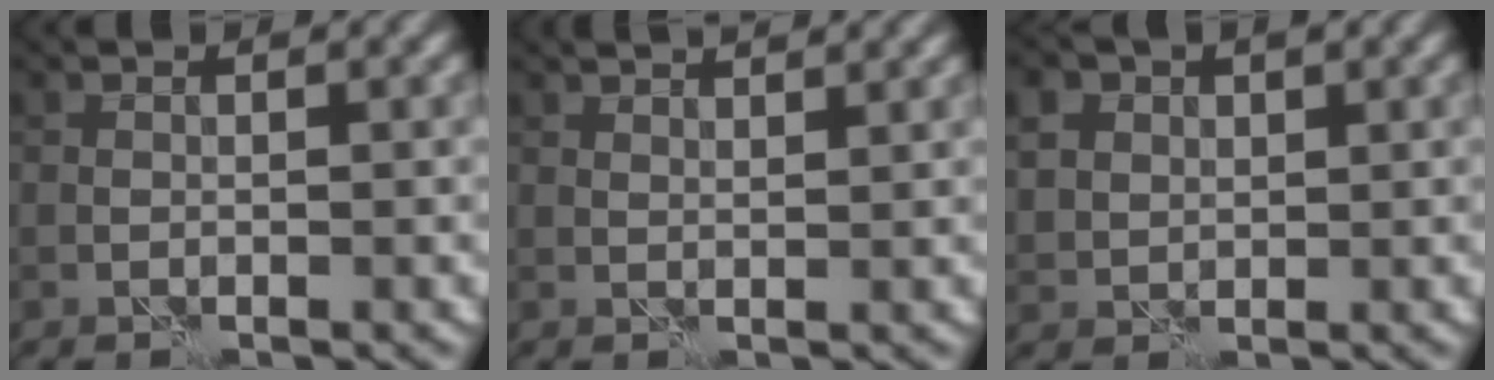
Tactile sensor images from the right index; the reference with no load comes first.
{"total": 3.5, "force": [2.8, 1.1, 1.8], "torque": [-0.019, 0.020, 0.017]}
{"total": 3.2, "force": [1.3, 2.4, 1.6], "torque": [-0.043, 0.003, 0.024]}